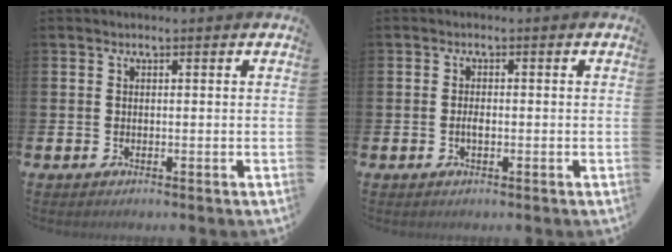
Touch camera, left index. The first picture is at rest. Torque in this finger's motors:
{"motor_torque": [0.46, 0.35, -0.01, 0.01]}